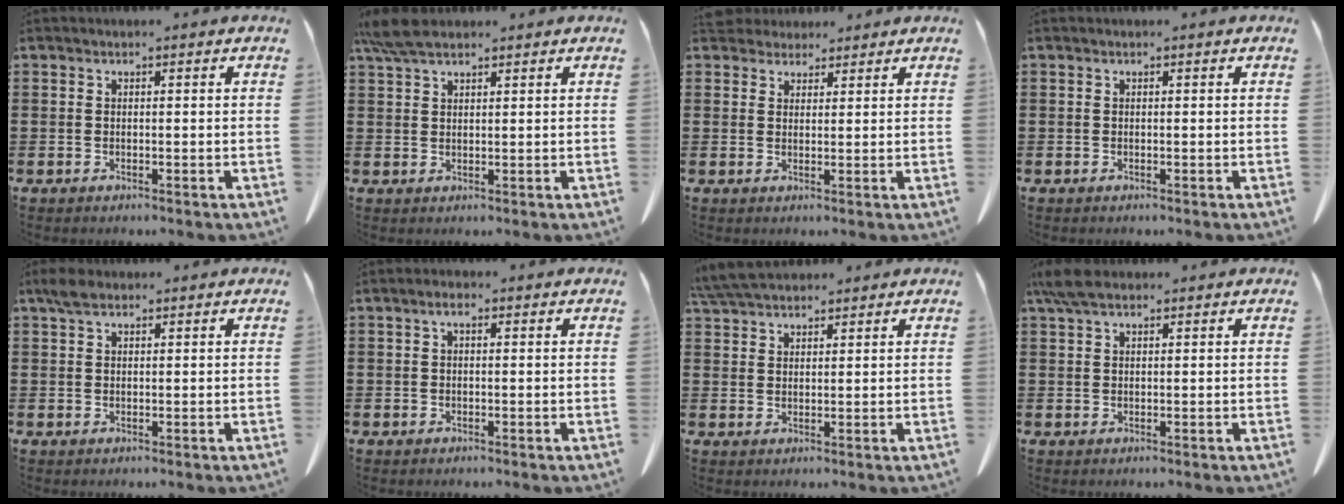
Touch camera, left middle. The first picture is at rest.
{"total": 4.8, "force": [3.7, 1.2, 2.9], "torque": [-0.073, -0.003, 0.068]}
{"total": 3.3, "force": [3.0, 1.2, 0.3], "torque": [-0.007, -0.005, 0.059]}
{"total": 0.0}
{"total": 2.4, "force": [1.6, 1.0, 1.4], "torque": [-0.034, 0.005, 0.031]}
{"total": 1.7, "force": [0.2, 0.8, 1.5], "torque": [-0.032, 0.004, 0.004]}
{"total": 5.4, "force": [4.9, 1.1, 1.9], "torque": [-0.051, -0.008, 0.095]}
{"total": 3.8, "force": [2.4, 1.4, 2.6], "torque": [-0.058, 0.005, 0.047]}